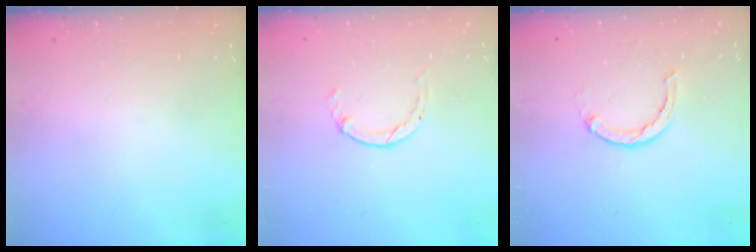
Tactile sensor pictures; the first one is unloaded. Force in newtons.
{"total": 0.0}
{"total": 2.3, "press": 2.3, "slide": 0.2}